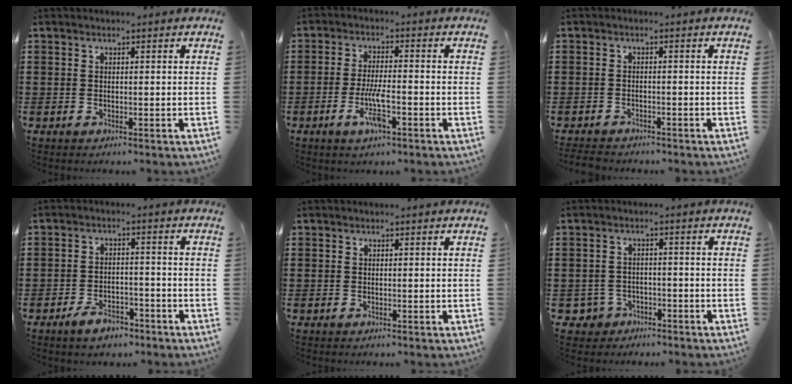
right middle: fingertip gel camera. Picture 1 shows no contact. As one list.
[{"total": 6.0, "force": [-2.5, 1.5, 5.2], "torque": [-0.105, -0.004, -0.047]}, {"total": 2.1, "force": [-2.0, 0.4, 0.2], "torque": [-0.014, -0.002, -0.046]}, {"total": 3.8, "force": [-3.1, 1.5, 1.7], "torque": [-0.034, 0.009, -0.062]}, {"total": 0.0}, {"total": 2.7, "force": [-2.1, 1.6, 0.3], "torque": [-0.029, -0.001, -0.051]}]